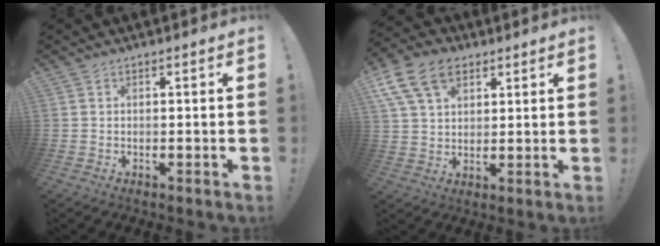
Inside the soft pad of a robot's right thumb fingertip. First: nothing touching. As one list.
[{"total": 14.6, "force": [7.1, 9.8, 8.1], "torque": [-0.135, -0.028, 0.137]}]